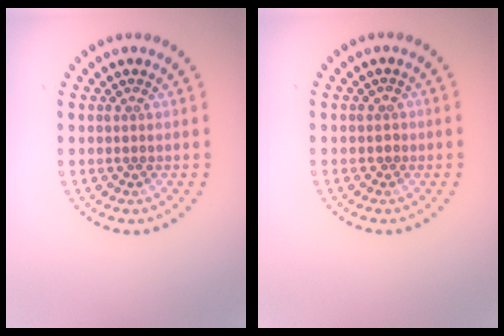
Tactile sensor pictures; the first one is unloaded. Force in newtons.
{"total": 0.7, "press": 0.3, "slide": 0.6}